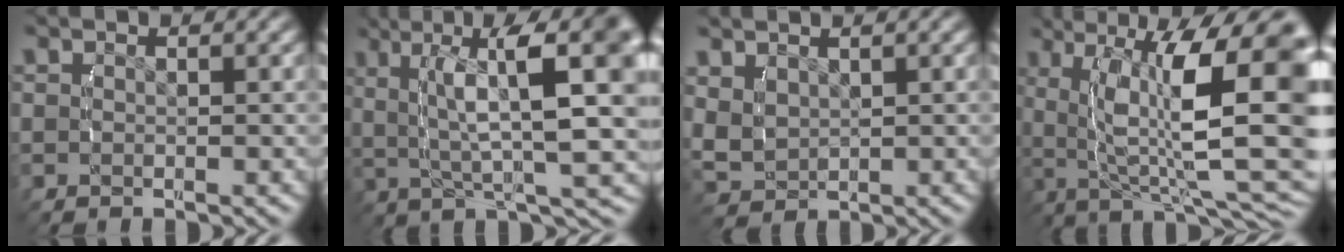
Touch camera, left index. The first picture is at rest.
{"total": 11.3, "force": [1.3, 4.3, 10.4], "torque": [-0.129, 0.007, 0.020]}
{"total": 3.3, "force": [1.2, 2.7, 1.5], "torque": [-0.053, -0.014, 0.037]}
{"total": 12.9, "force": [-0.8, 5.2, 11.7], "torque": [-0.155, -0.019, 0.005]}